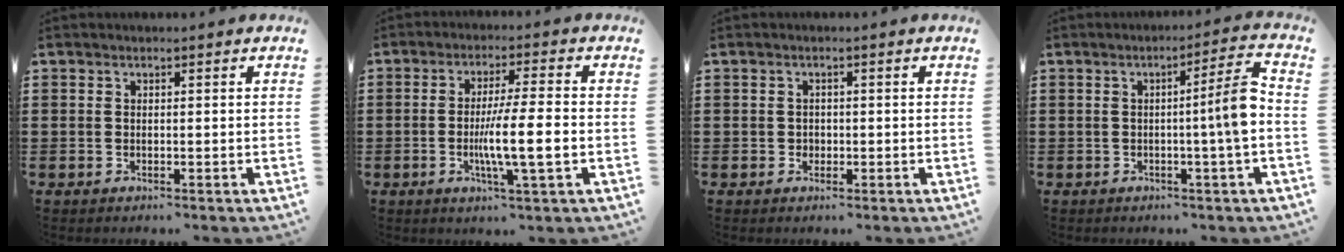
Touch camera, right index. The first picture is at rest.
{"total": 8.1, "force": [-1.7, 0.7, 7.9], "torque": [-0.138, -0.008, -0.031]}
{"total": 1.1, "force": [-0.2, 1.0, 0.3], "torque": [-0.010, 0.003, -0.005]}
{"total": 7.2, "force": [-0.5, -0.4, 7.1], "torque": [-0.109, -0.012, -0.019]}